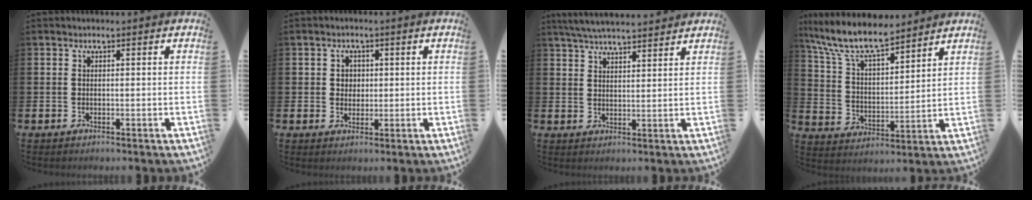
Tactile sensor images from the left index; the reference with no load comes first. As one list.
[{"total": 2.2, "force": [0.7, 2.0, 0.5], "torque": [-0.001, 0.005, 0.007]}, {"total": 5.2, "force": [5.0, 0.5, 1.2], "torque": [-0.046, -0.013, 0.093]}, {"total": 9.6, "force": [8.5, 2.0, 3.9], "torque": [-0.115, -0.043, 0.153]}]